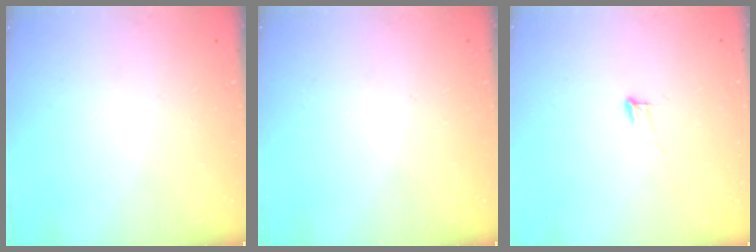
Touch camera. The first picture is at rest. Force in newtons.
{"total": 0.0}
{"total": 5.2, "press": 5.1, "slide": 1.0}